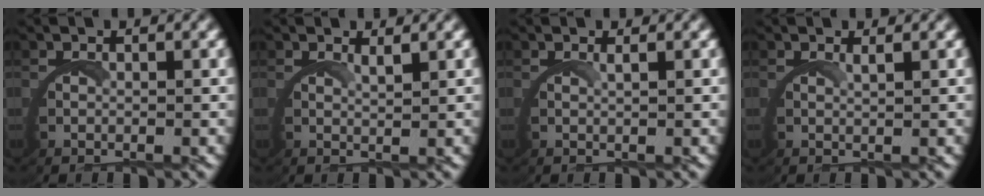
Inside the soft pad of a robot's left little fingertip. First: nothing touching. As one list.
[{"total": 1.6, "force": [1.4, -0.8, 0.4], "torque": [-0.013, -0.004, 0.024]}, {"total": 0.8, "force": [0.5, -0.4, 0.6], "torque": [-0.013, 0.001, 0.008]}, {"total": 1.1, "force": [0.8, -0.5, 0.5], "torque": [-0.014, -0.002, 0.014]}]